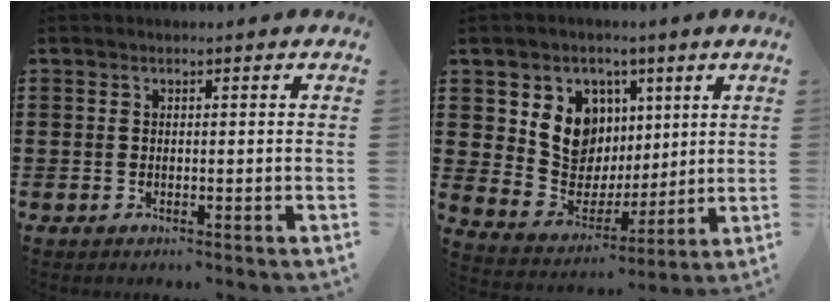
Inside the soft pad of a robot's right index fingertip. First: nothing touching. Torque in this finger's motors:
{"motor_torque": [1.17, 0.60, 0.48, 0.17]}